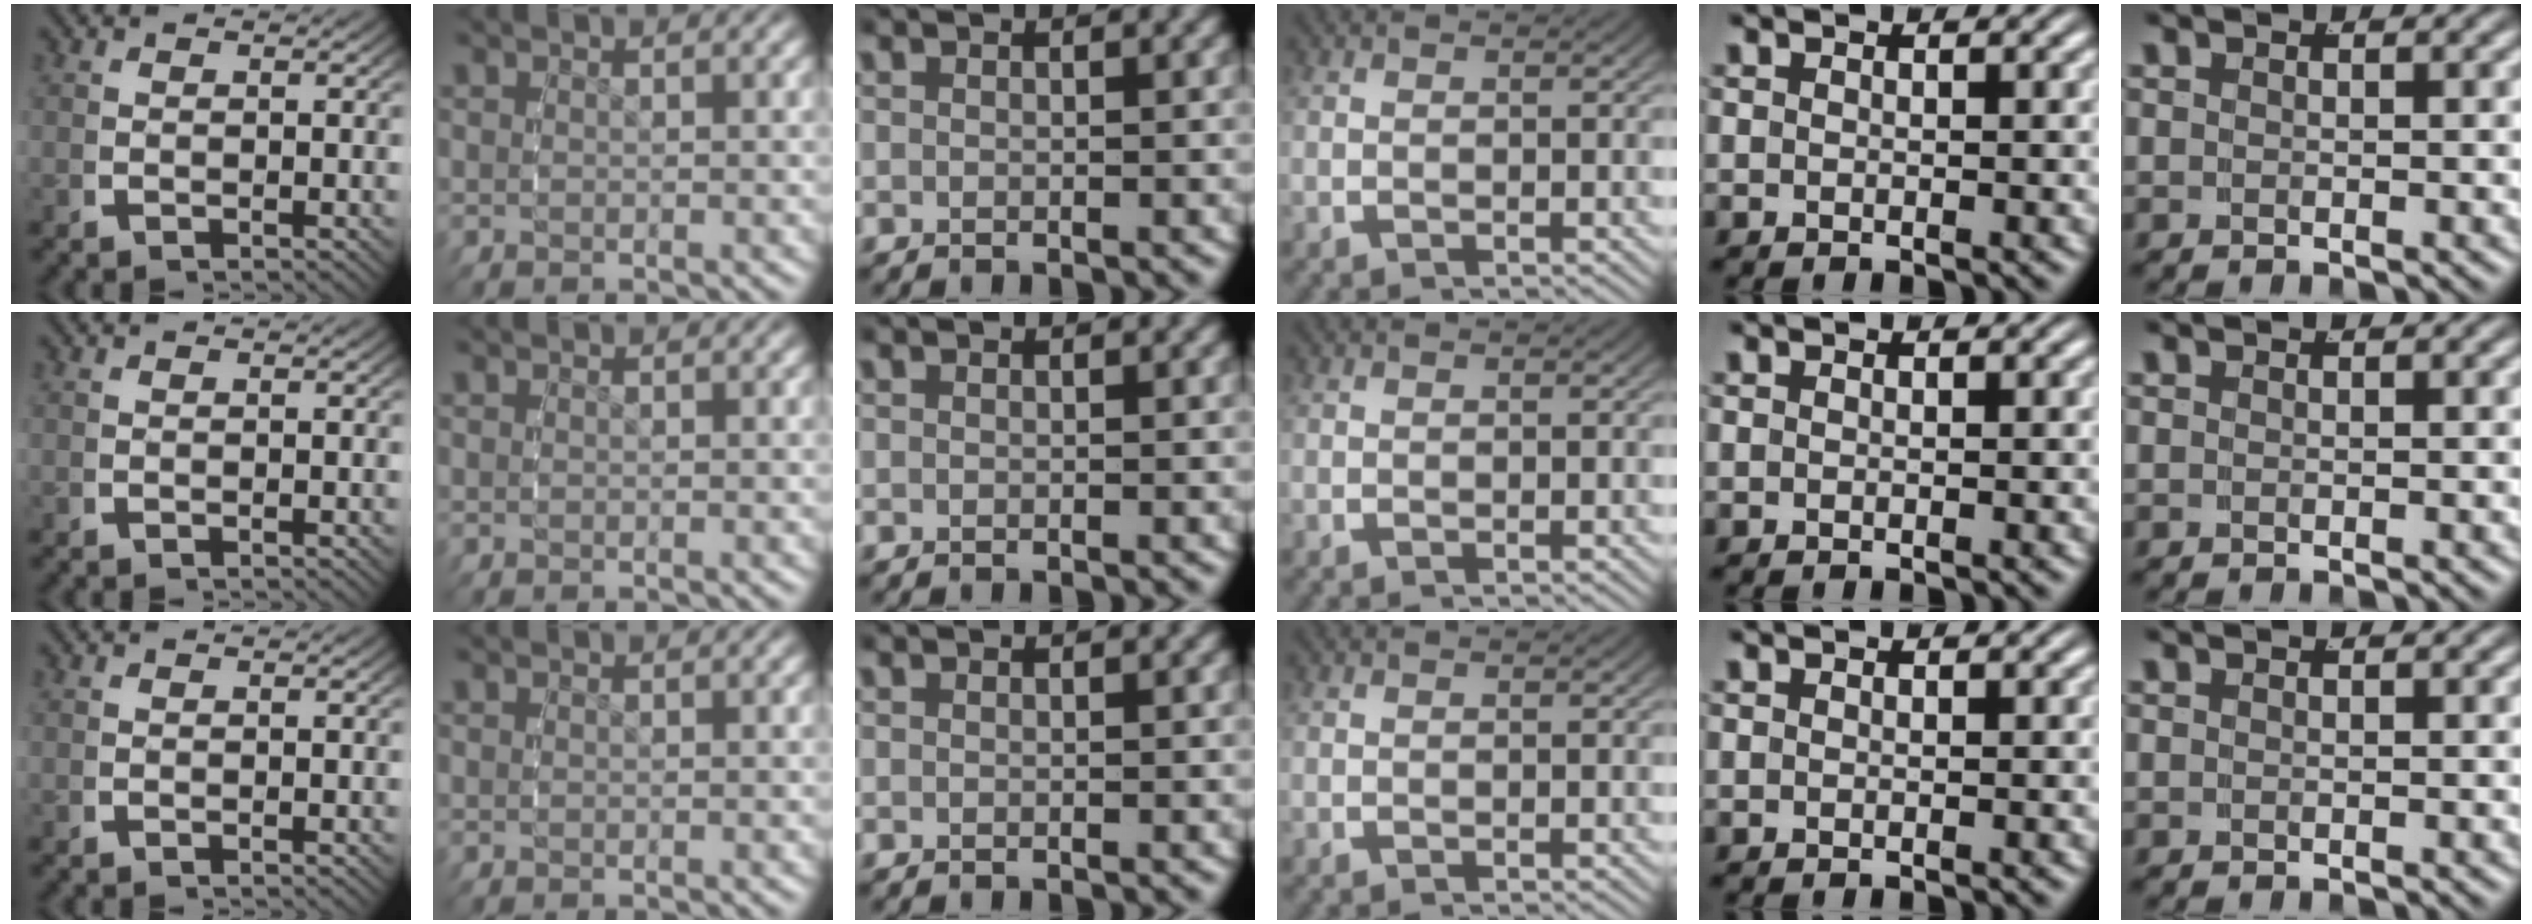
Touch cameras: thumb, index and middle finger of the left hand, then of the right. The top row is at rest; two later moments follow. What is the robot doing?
{"motion": "reach", "object": "paper plate"}